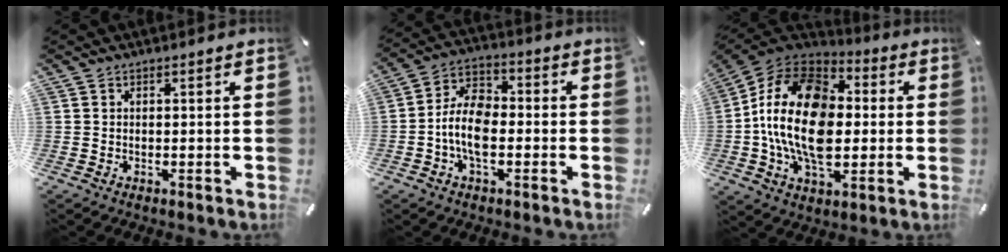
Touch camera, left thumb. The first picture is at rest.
{"total": 9.7, "force": [-2.8, 5.6, 7.4], "torque": [-0.153, 0.012, -0.051]}
{"total": 22.9, "force": [-1.2, 15.2, 17.1], "torque": [-0.363, 0.012, -0.027]}